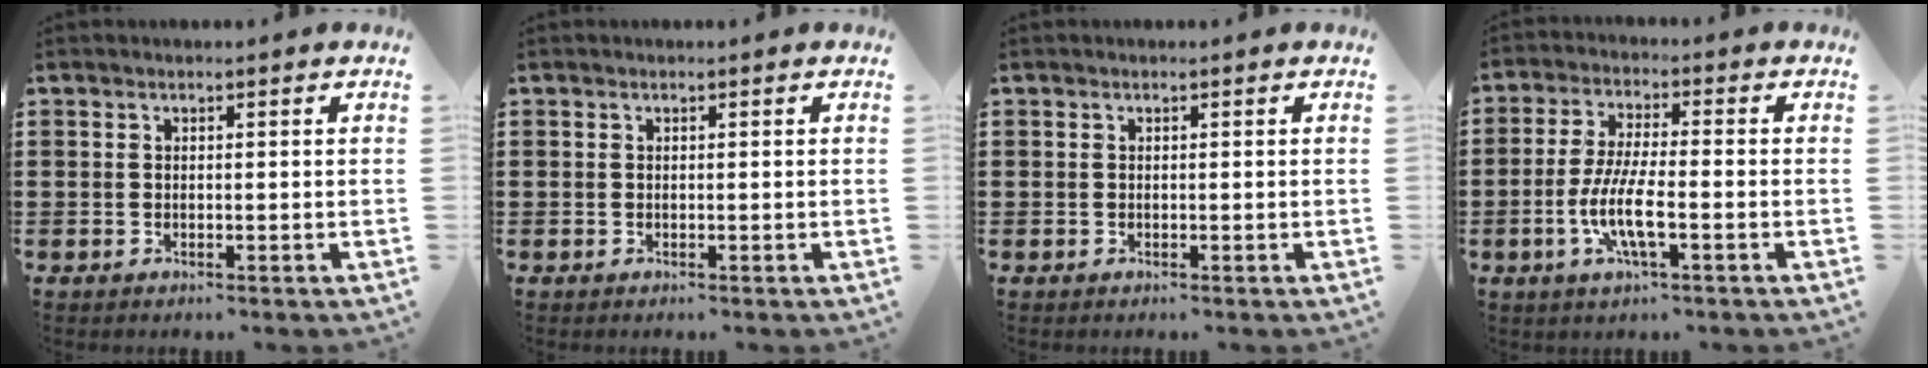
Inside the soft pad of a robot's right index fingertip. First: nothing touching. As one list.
[{"total": 0.0}, {"total": 0.0}, {"total": 7.5, "force": [-2.6, 1.6, 6.9], "torque": [-0.150, -0.013, -0.054]}]